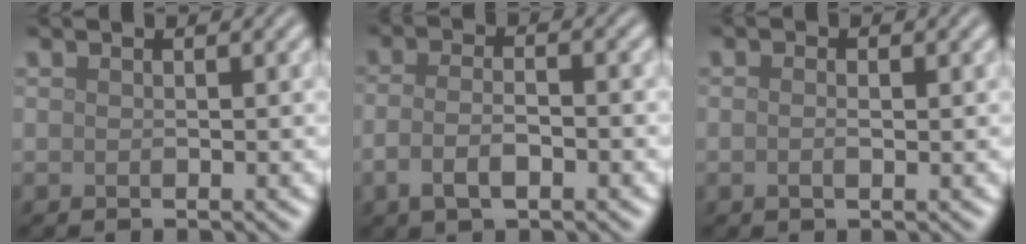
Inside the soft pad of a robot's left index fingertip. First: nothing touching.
{"total": 3.5, "force": [-1.2, 1.4, 2.9], "torque": [-0.062, -0.002, -0.027]}
{"total": 1.2, "force": [0.0, 0.5, 1.1], "torque": [-0.016, -0.007, -0.005]}